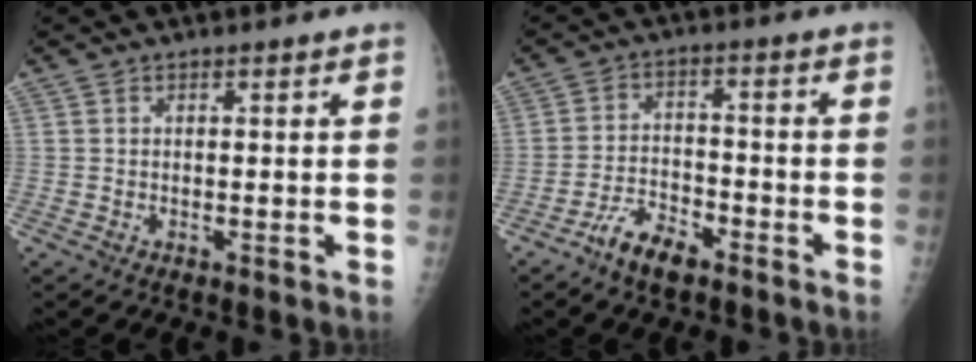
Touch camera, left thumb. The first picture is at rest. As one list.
[{"total": 6.6, "force": [-4.9, 2.6, 3.6], "torque": [-0.067, 0.025, -0.091]}]